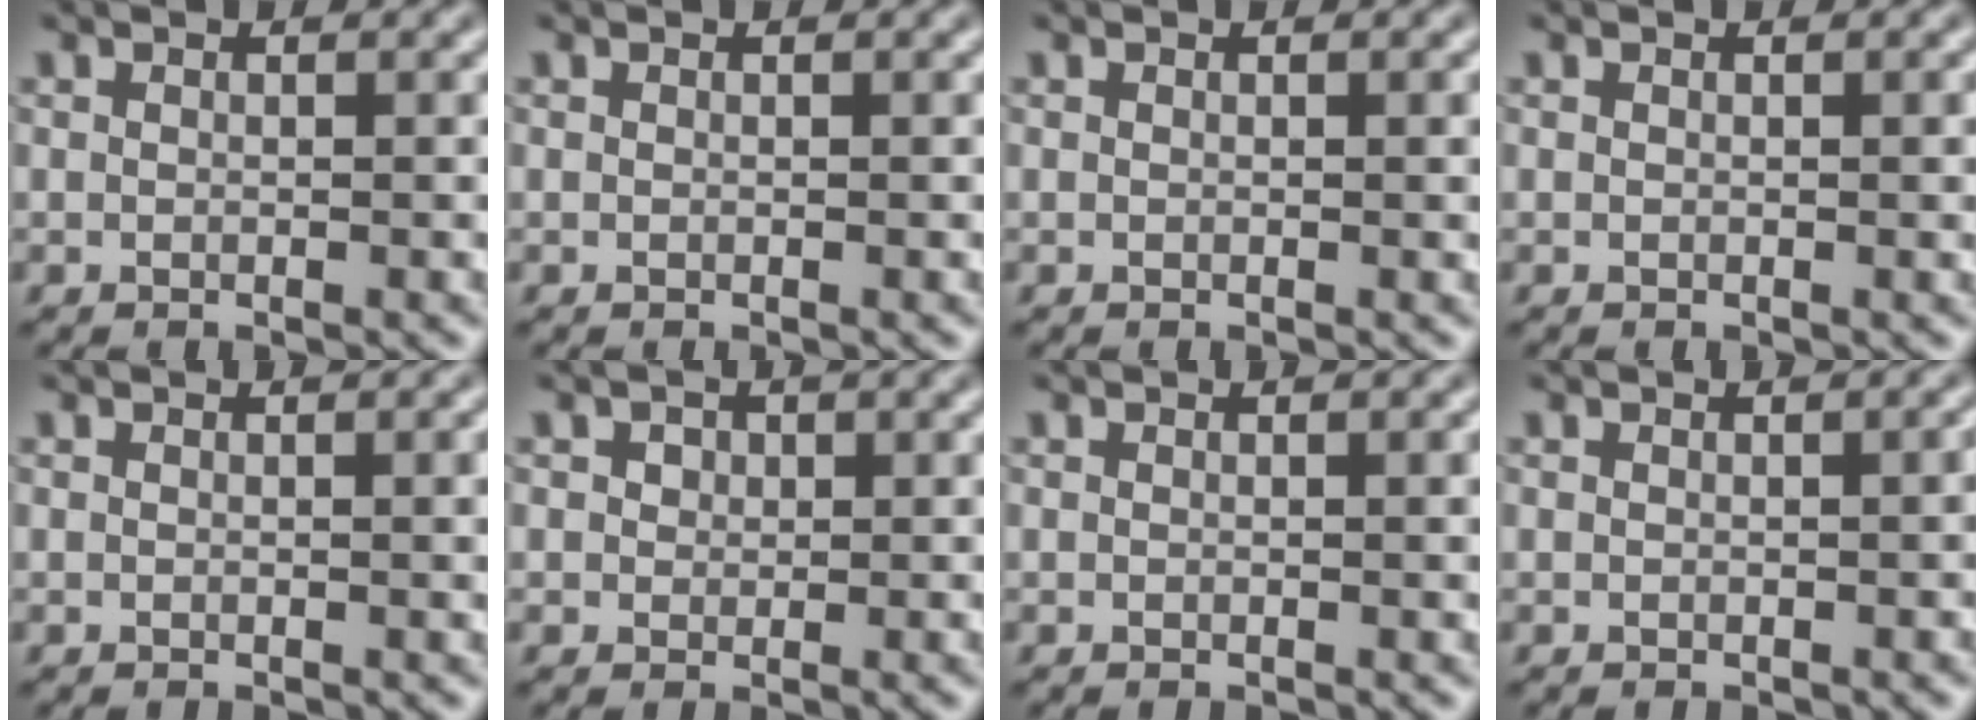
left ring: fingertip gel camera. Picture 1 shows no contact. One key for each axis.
{"total": 0.0}
{"total": 0.6, "fx": 0.0, "fy": 0.1, "fz": 0.6, "tx": -0.006, "ty": 0.000, "tz": 0.000}
{"total": 0.9, "fx": 0.1, "fy": 0.1, "fz": 0.8, "tx": -0.009, "ty": 0.000, "tz": 0.000}
{"total": 1.1, "fx": 0.1, "fy": 0.2, "fz": 1.1, "tx": -0.014, "ty": 0.000, "tz": 0.000}
{"total": 1.3, "fx": 0.6, "fy": 1.1, "fz": 0.5, "tx": -0.001, "ty": 0.001, "tz": 0.003}
{"total": 0.7, "fx": 0.1, "fy": 0.1, "fz": 0.7, "tx": -0.008, "ty": 0.000, "tz": 0.000}
{"total": 0.9, "fx": -0.1, "fy": 0.2, "fz": 0.9, "tx": -0.010, "ty": 0.002, "tz": 0.001}